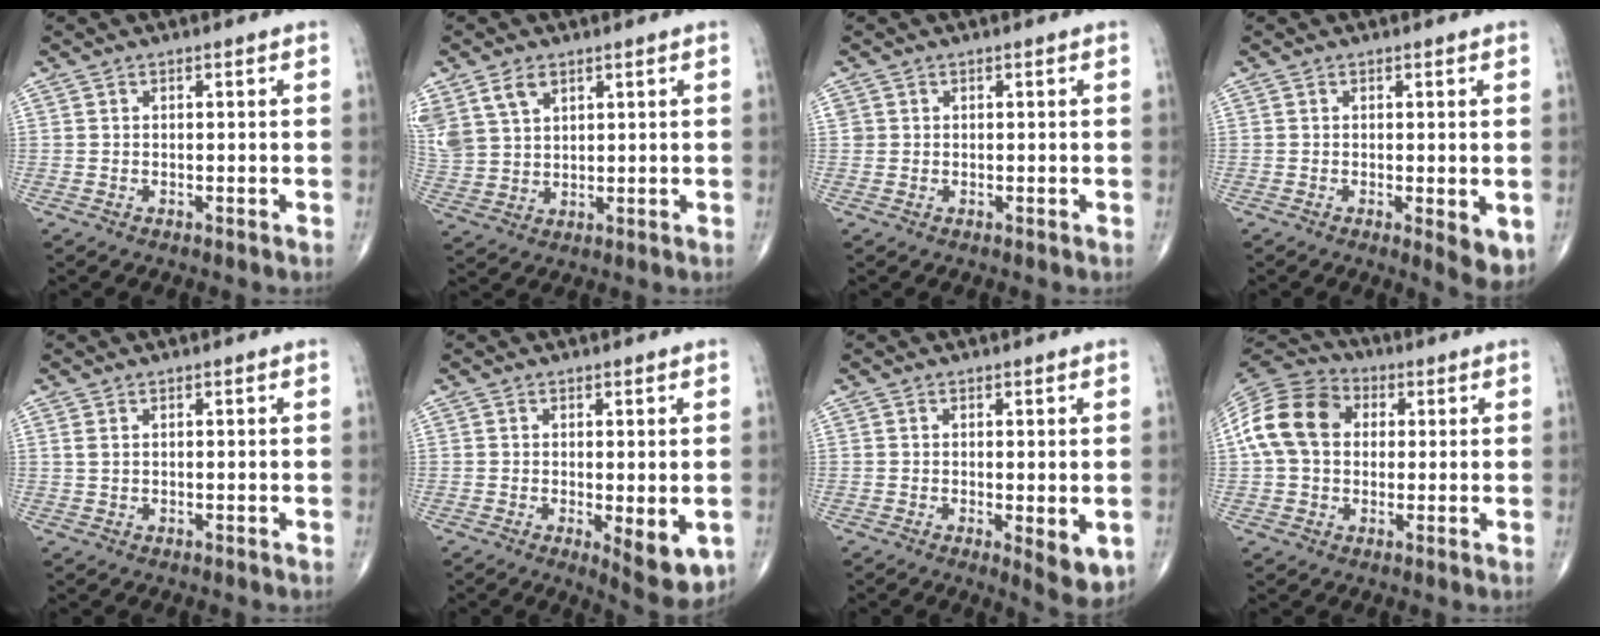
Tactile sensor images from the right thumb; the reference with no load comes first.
{"total": 9.6, "force": [5.0, 6.4, 5.2], "torque": [-0.109, -0.004, 0.112]}
{"total": 1.0, "force": [0.2, 1.0, 0.1], "torque": [0.007, 0.002, 0.003]}
{"total": 4.9, "force": [-0.9, 1.5, 4.6], "torque": [-0.059, -0.015, -0.011]}
{"total": 1.0, "force": [0.5, 0.6, 0.7], "torque": [-0.018, 0.006, 0.014]}
{"total": 7.2, "force": [-1.6, 2.4, 6.6], "torque": [-0.082, -0.021, -0.017]}
{"total": 5.6, "force": [-1.0, 1.8, 5.2], "torque": [-0.066, -0.017, -0.011]}
{"total": 14.7, "force": [2.2, 11.2, 9.2], "torque": [-0.171, 0.030, 0.032]}